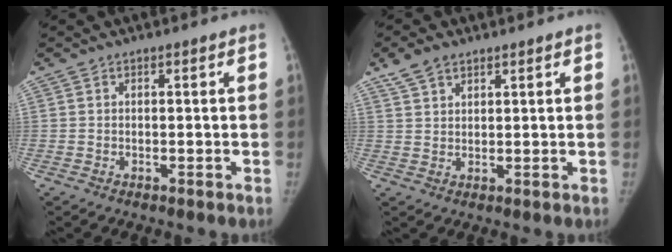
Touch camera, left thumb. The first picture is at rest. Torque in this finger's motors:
{"motor_torque": [0.59, 0.09, 0.75, -0.45, 0.07]}